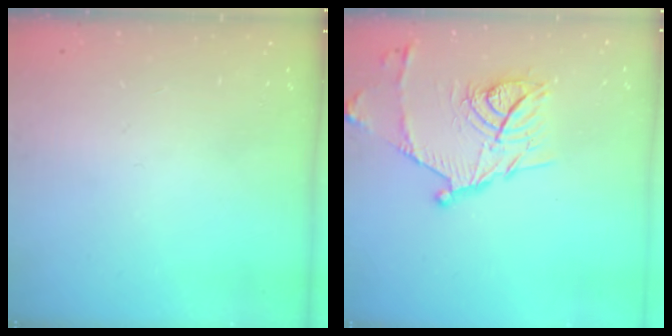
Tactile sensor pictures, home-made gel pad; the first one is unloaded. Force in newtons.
{"total": 15.9, "press": 15.9, "slide": 0.3}